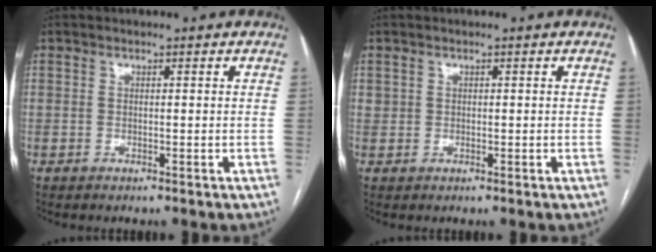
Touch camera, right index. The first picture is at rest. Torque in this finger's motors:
{"motor_torque": [-0.18, 0.14, 0.00, 0.00]}